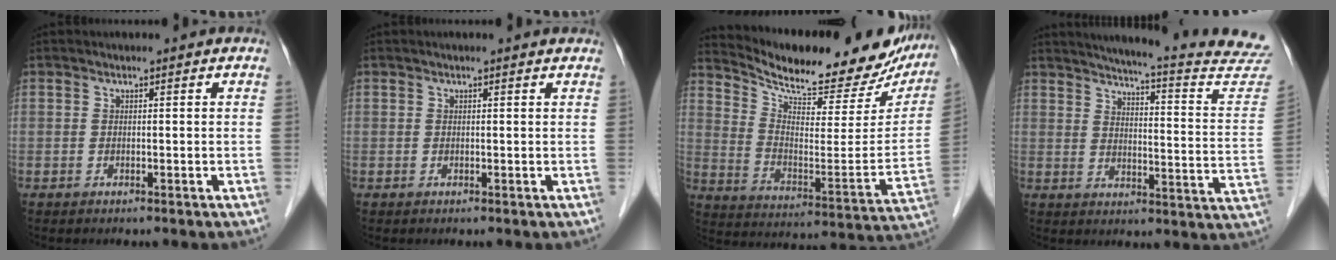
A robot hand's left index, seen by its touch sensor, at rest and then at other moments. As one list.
[{"total": 1.9, "force": [1.8, 0.1, 0.5], "torque": [-0.012, 0.009, 0.015]}, {"total": 24.9, "force": [22.3, 6.2, 8.9], "torque": [-0.141, -0.045, 0.302]}, {"total": 23.7, "force": [22.0, 0.7, 8.8], "torque": [-0.117, -0.095, 0.252]}]